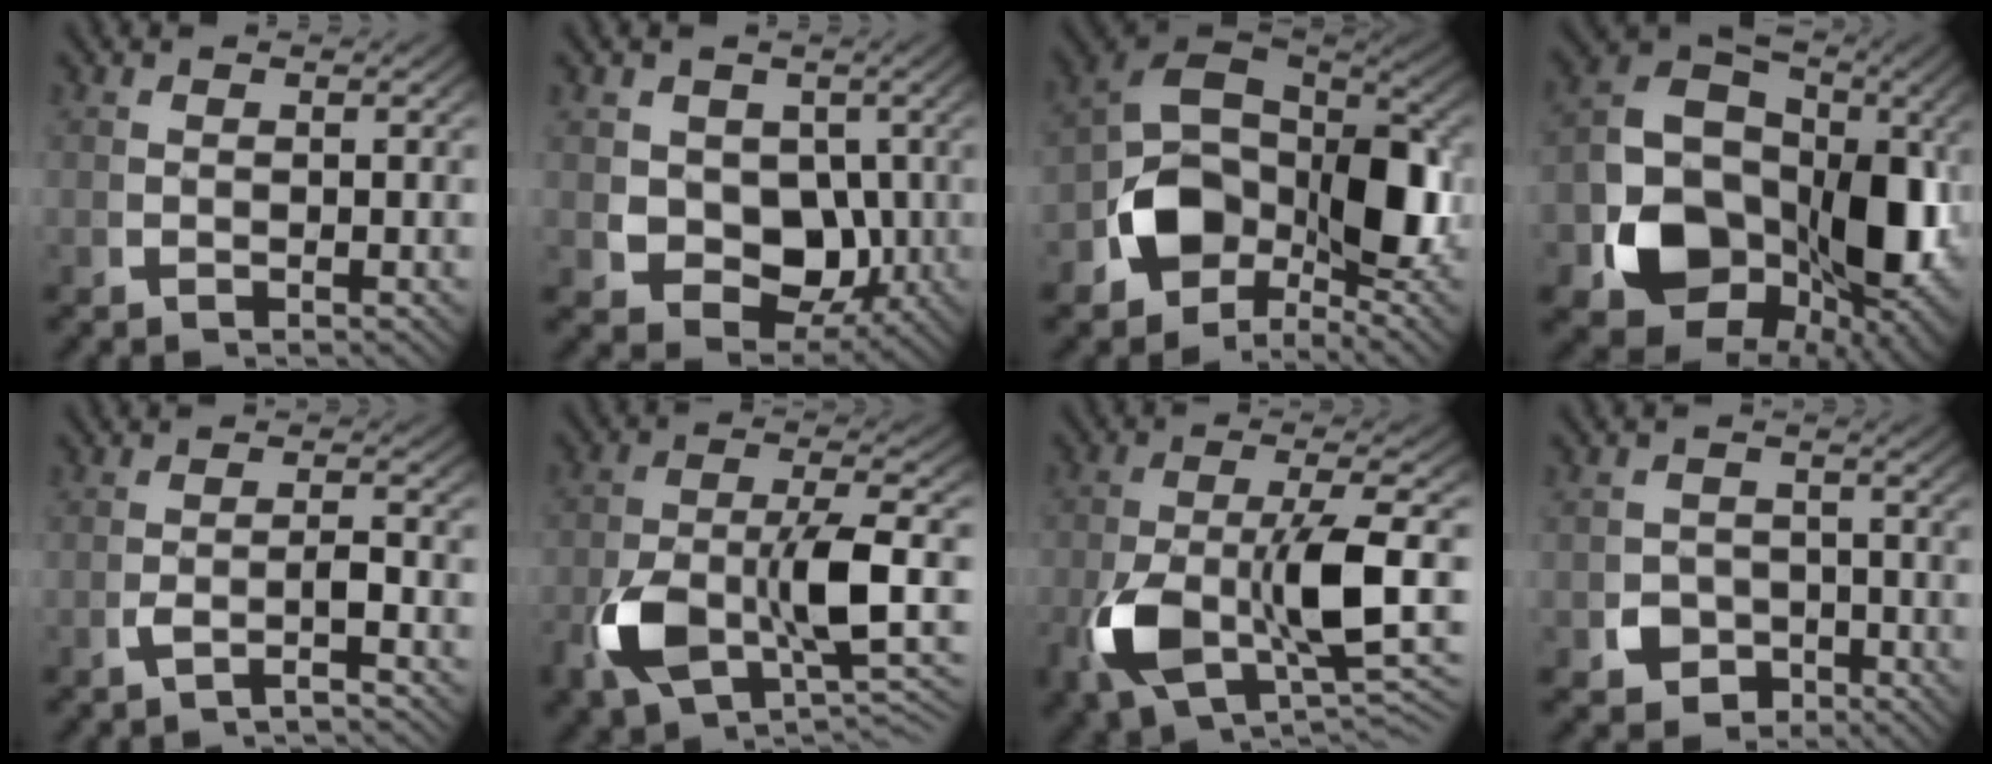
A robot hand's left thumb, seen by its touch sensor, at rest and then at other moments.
{"total": 7.0, "force": [0.1, 5.7, 4.1], "torque": [-0.099, -0.047, 0.022]}
{"total": 11.1, "force": [-0.9, 7.1, 8.4], "torque": [-0.177, -0.022, -0.015]}
{"total": 19.3, "force": [-3.0, 13.6, 13.3], "torque": [-0.257, -0.065, -0.036]}
{"total": 2.4, "force": [-1.4, 0.4, 1.9], "torque": [-0.041, 0.002, -0.025]}
{"total": 8.0, "force": [-2.5, 3.8, 6.6], "torque": [-0.147, -0.018, -0.040]}
{"total": 9.7, "force": [-2.1, 4.3, 8.4], "torque": [-0.180, -0.017, -0.030]}
{"total": 4.5, "force": [-2.5, 3.6, 1.1], "torque": [-0.016, -0.021, -0.039]}